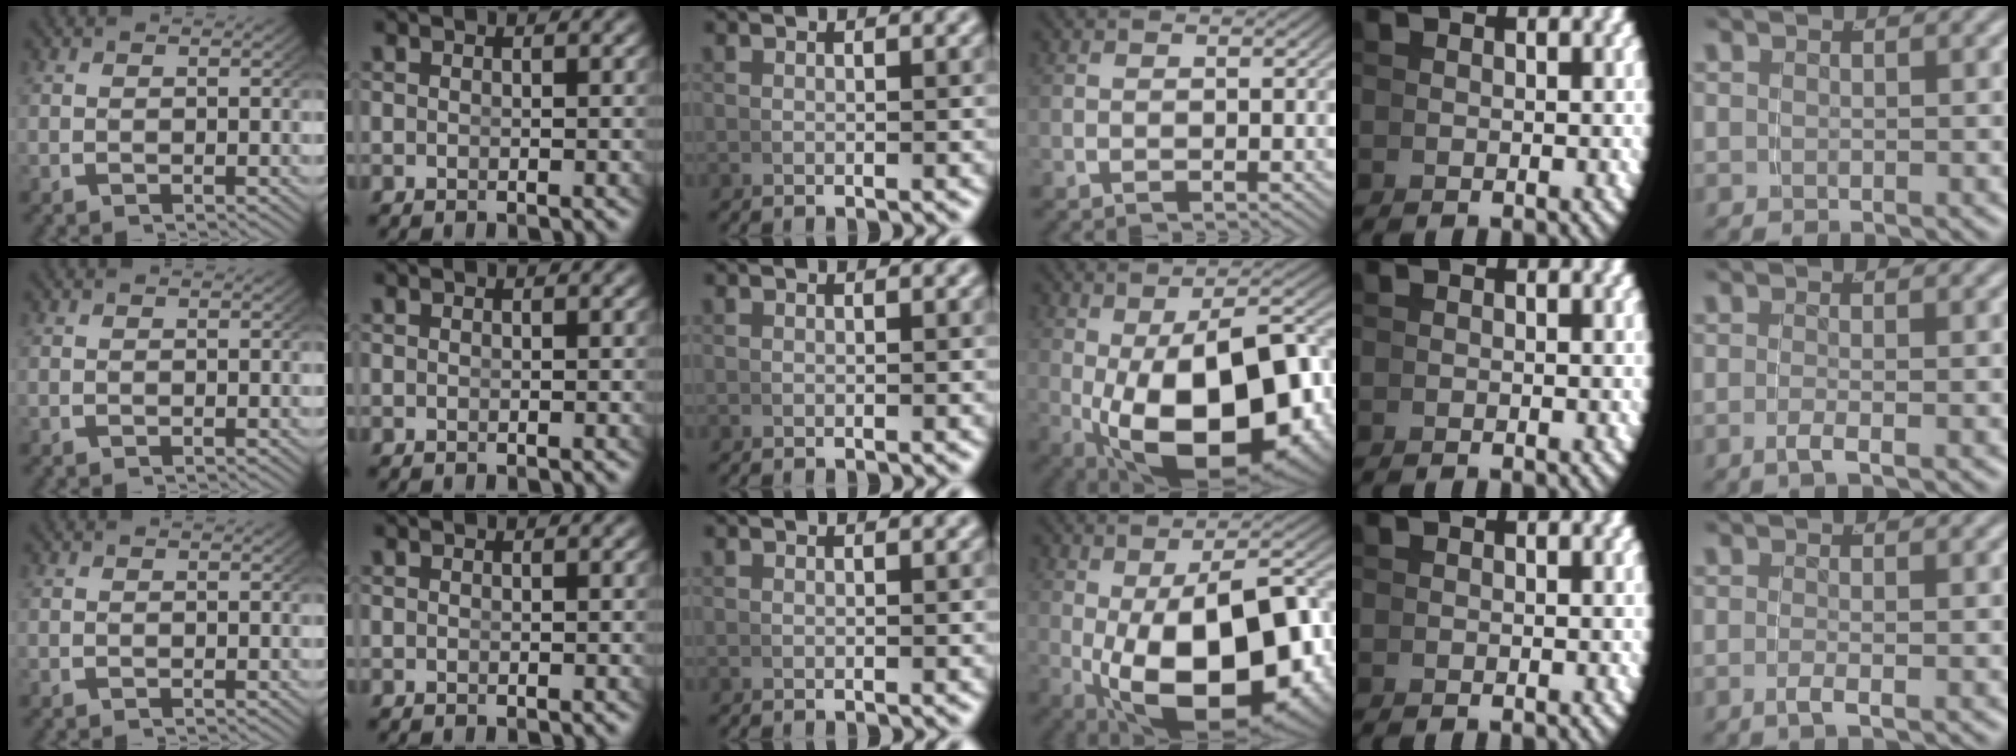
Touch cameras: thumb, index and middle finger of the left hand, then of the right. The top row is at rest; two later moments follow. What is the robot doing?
{"motion": "lift_and_place", "object": "bowl"}